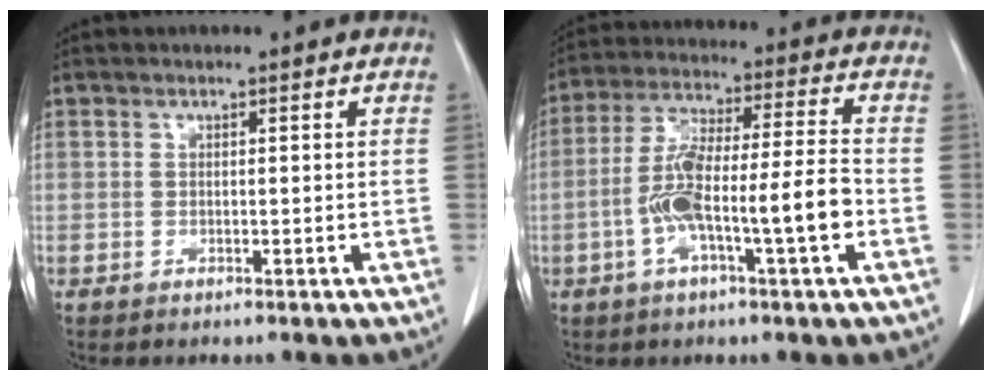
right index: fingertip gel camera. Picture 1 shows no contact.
{"total": 12.4, "force": [-3.7, 1.0, 11.8], "torque": [-0.226, 0.015, -0.067]}